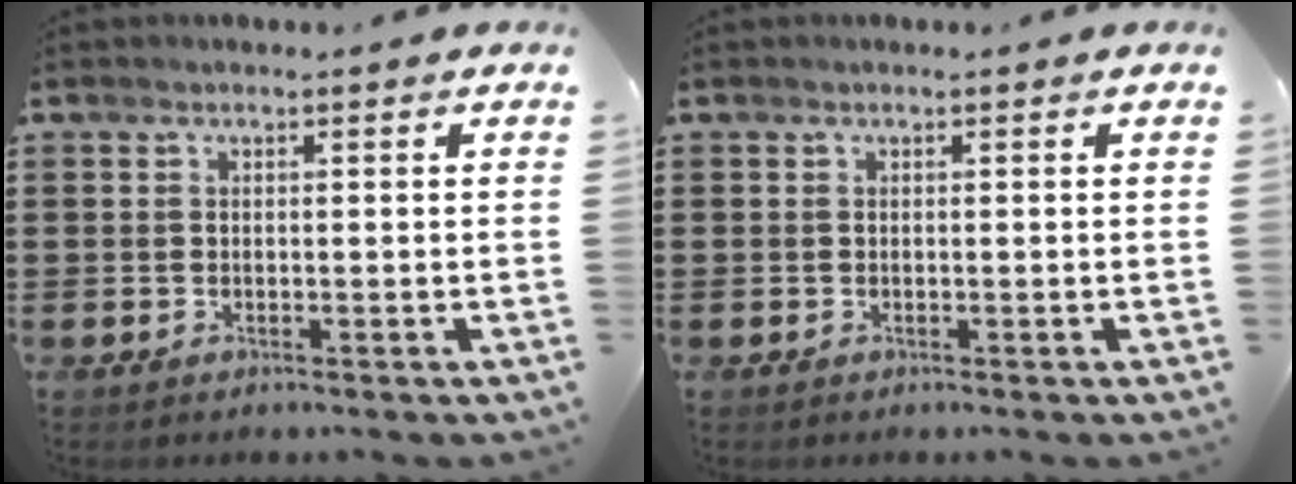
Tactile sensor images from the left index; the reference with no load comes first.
{"total": 0.0}